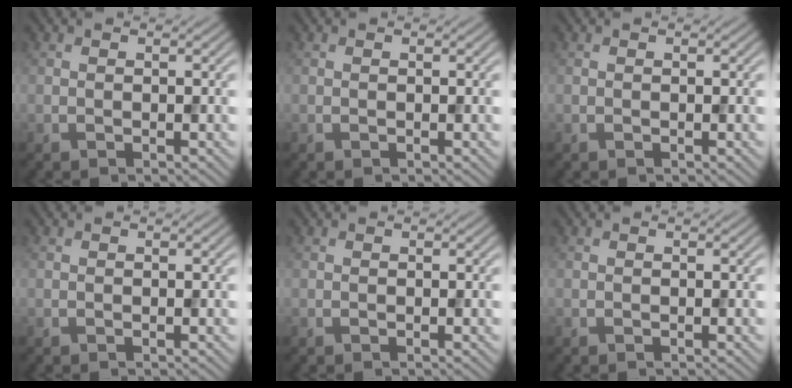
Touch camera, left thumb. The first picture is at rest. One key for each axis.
{"total": 0.0}
{"total": 0.0}
{"total": 0.0}
{"total": 0.0}
{"total": 0.0}